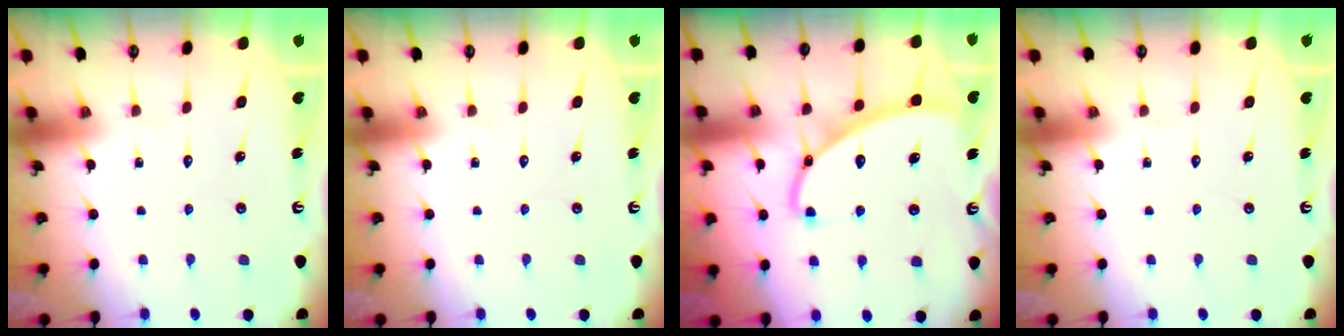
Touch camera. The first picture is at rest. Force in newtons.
{"total": 0.0}
{"total": 9.7, "press": 9.7, "slide": 0.4}
{"total": 0.0}